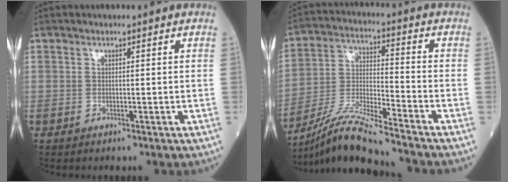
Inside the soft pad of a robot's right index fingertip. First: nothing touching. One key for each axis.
{"total": 11.9, "fx": -10.6, "fy": -1.1, "fz": 5.3, "tx": -0.107, "ty": -0.013, "tz": -0.200}